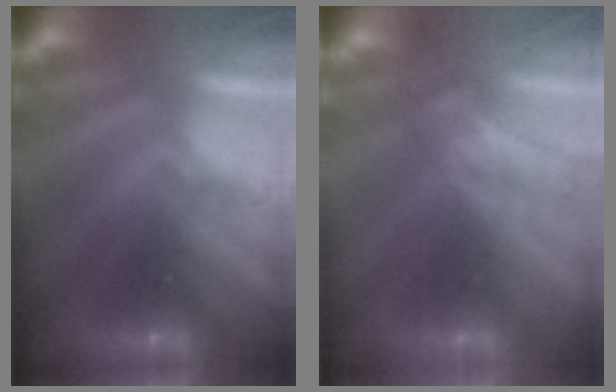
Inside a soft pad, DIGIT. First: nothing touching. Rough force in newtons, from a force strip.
{"total": 2.8}